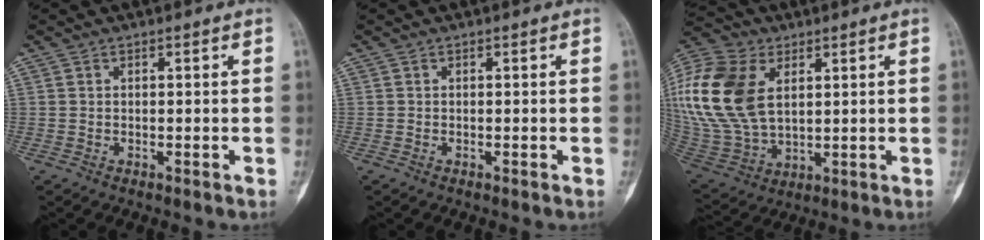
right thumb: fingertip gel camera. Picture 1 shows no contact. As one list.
[{"total": 0.0}, {"total": 23.8, "force": [6.1, 15.3, 17.2], "torque": [-0.389, -0.007, 0.122]}]